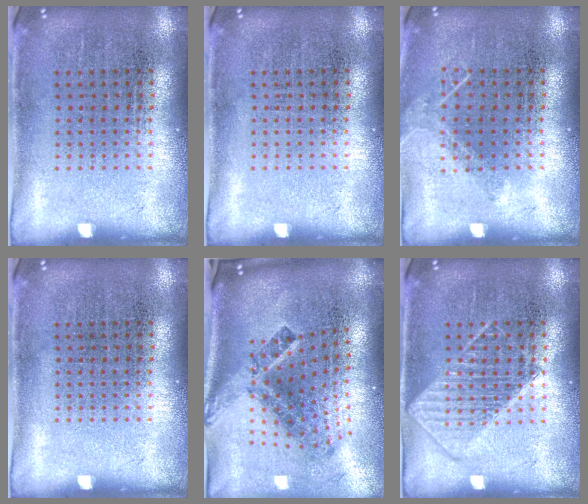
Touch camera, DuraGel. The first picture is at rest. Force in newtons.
{"total": 0.0}
{"total": 1.0, "press": 0.9, "slide": 0.2}
{"total": 0.0}
{"total": 3.0, "press": 1.7, "slide": 2.4}
{"total": 2.2, "press": 2.1, "slide": 0.4}